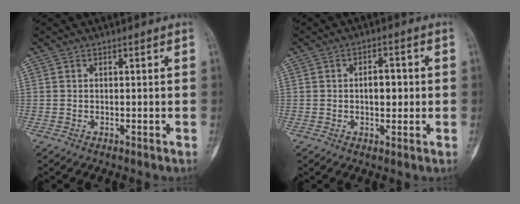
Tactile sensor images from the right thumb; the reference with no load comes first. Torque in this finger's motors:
{"motor_torque": [0.85, 0.70, 0.13, -0.11, 0.04]}